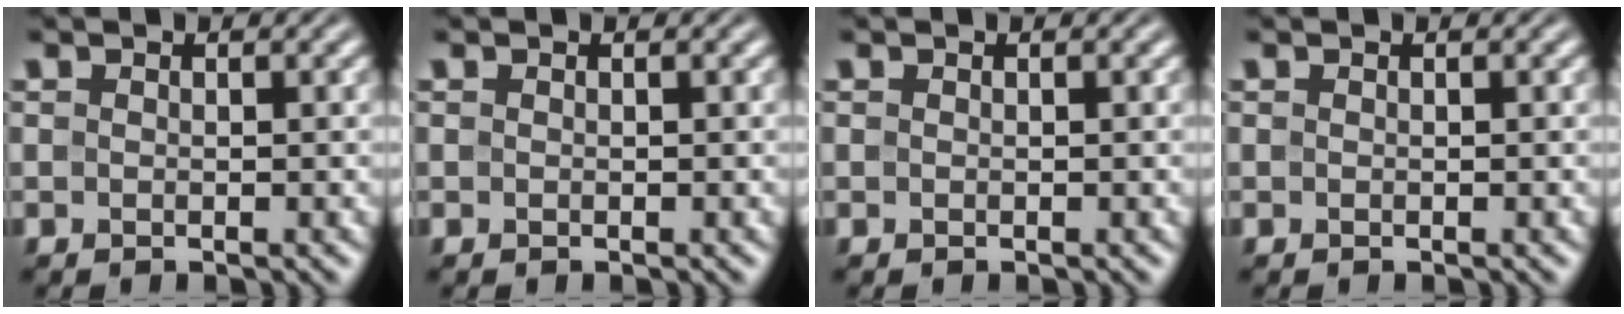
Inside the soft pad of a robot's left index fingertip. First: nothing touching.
{"total": 0.0}
{"total": 0.0}
{"total": 0.0}